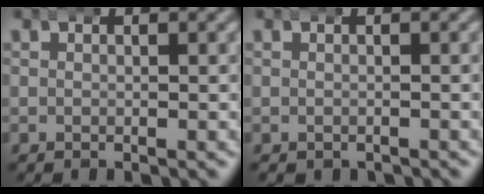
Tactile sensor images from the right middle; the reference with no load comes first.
{"total": 0.7, "force": [-0.5, 0.5, 0.0], "torque": [-0.006, -0.007, -0.003]}